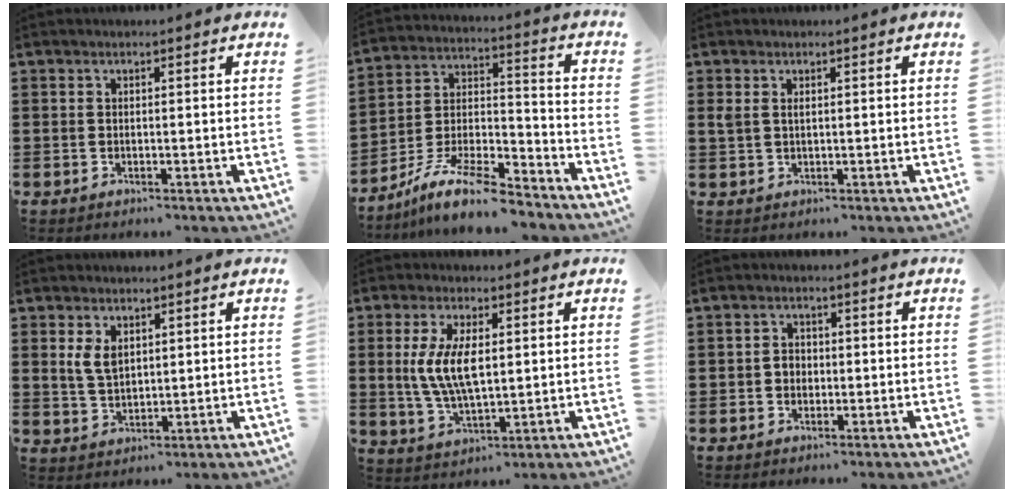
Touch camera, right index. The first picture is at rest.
{"total": 11.4, "force": [-9.5, 2.4, 5.9], "torque": [-0.107, 0.027, -0.185]}
{"total": 1.4, "force": [0.5, 0.7, 1.0], "torque": [-0.024, 0.005, 0.009]}
{"total": 3.8, "force": [1.6, 2.3, 2.6], "torque": [-0.058, 0.008, 0.029]}
{"total": 8.0, "force": [0.9, 3.5, 7.1], "torque": [-0.152, 0.006, 0.013]}
{"total": 2.1, "force": [-0.3, 1.9, 0.9], "torque": [-0.021, 0.008, -0.009]}